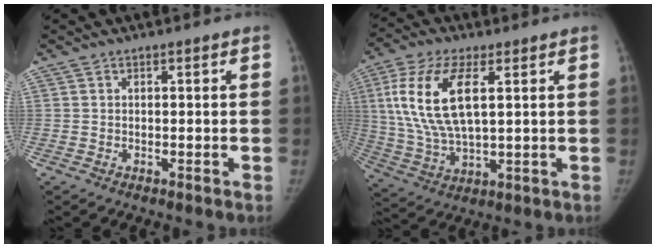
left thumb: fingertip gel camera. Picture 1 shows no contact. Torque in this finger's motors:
{"motor_torque": [0.30, 0.33, 0.59, -0.34, 0.43]}